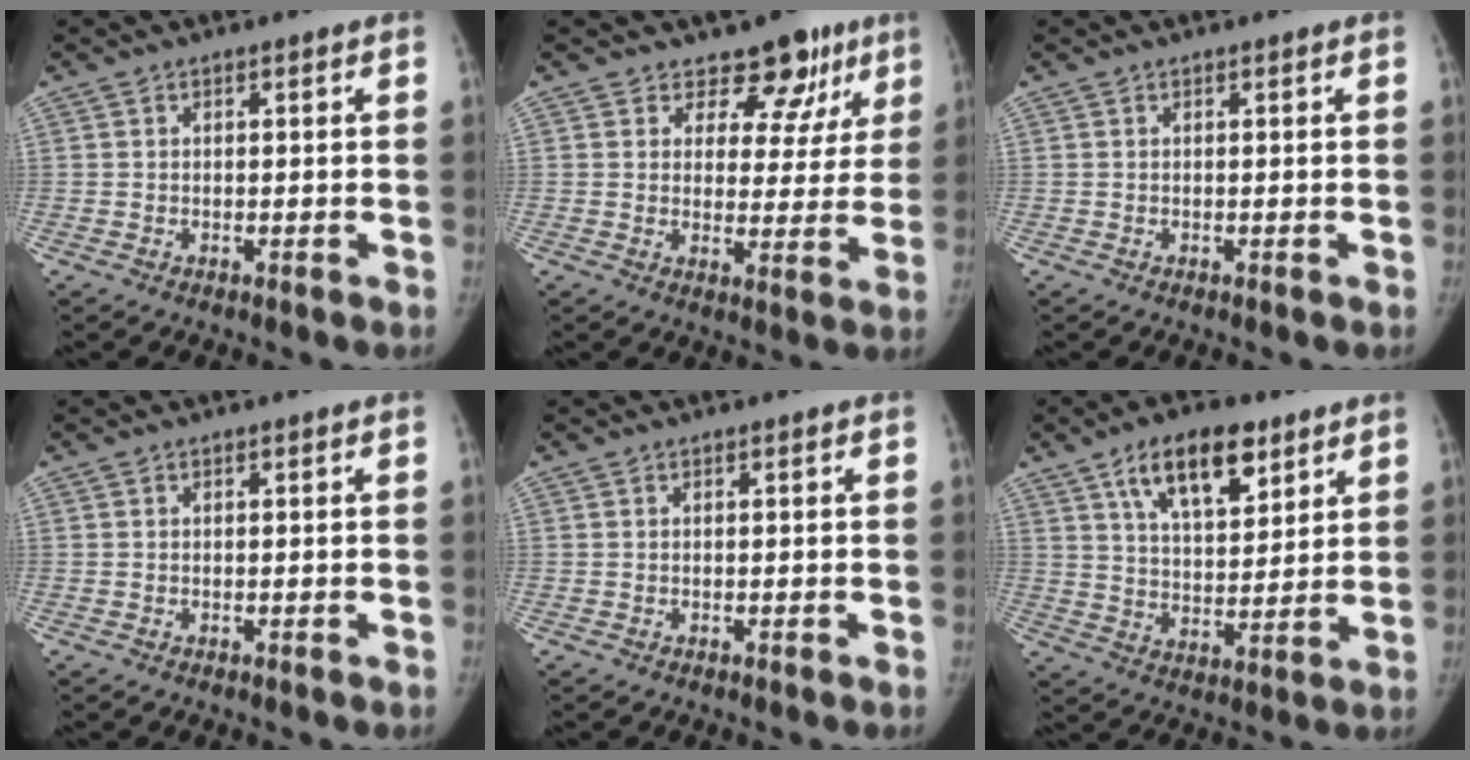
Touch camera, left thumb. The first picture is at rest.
{"total": 9.8, "force": [6.8, 6.5, 2.8], "torque": [0.019, -0.032, 0.075]}
{"total": 0.0}
{"total": 0.0}
{"total": 0.0}
{"total": 13.9, "force": [7.9, 6.6, 9.4], "torque": [-0.123, -0.034, 0.136]}